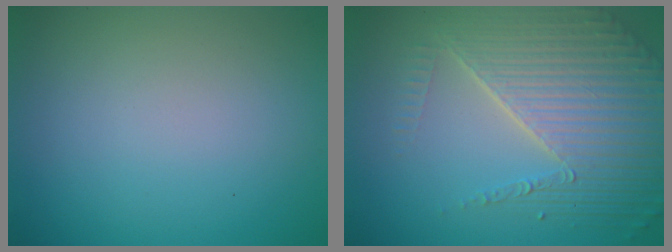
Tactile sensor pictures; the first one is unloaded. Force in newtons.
{"total": 7.5, "press": 5.3, "slide": 5.2}